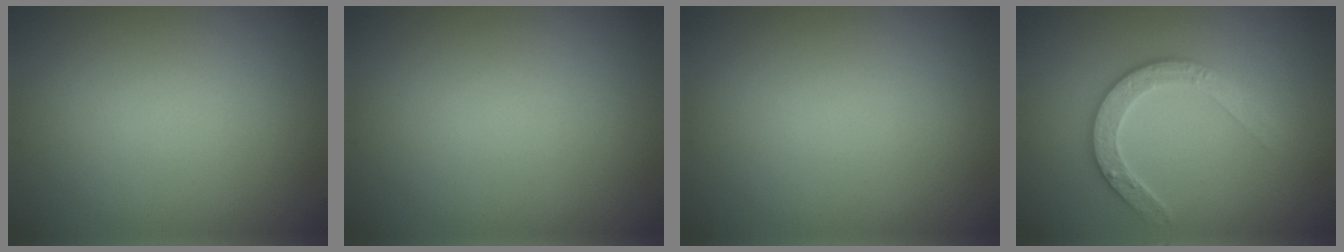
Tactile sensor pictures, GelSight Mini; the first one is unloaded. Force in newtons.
{"total": 0.0}
{"total": 0.0}
{"total": 2.9, "press": 2.8, "slide": 0.8}